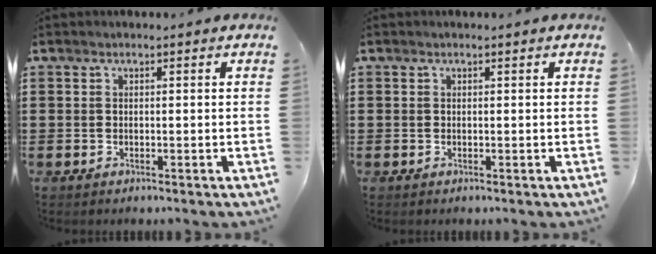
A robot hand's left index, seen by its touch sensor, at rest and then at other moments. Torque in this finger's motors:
{"motor_torque": [0.02, 0.05, 0.00, 0.01]}